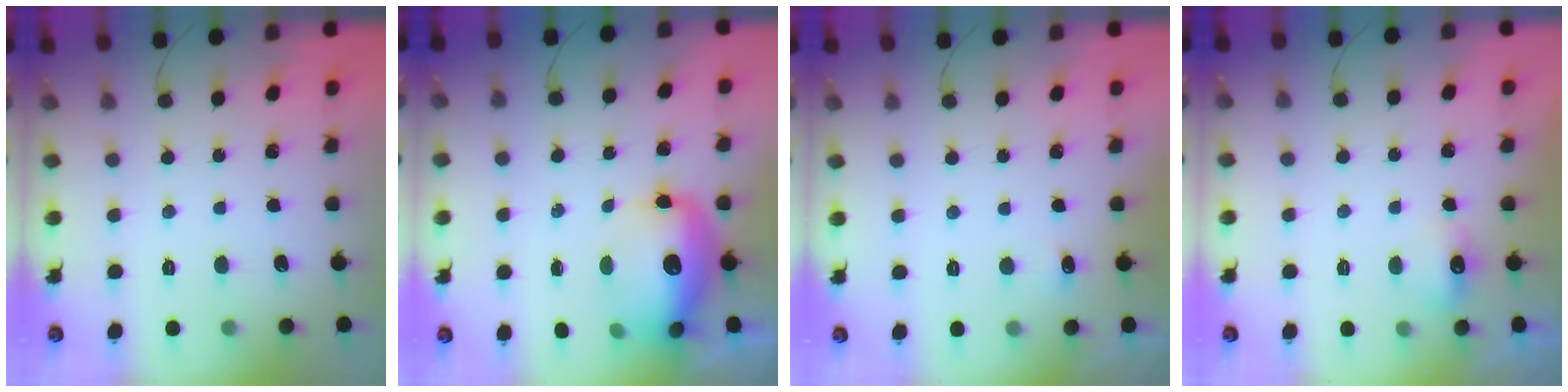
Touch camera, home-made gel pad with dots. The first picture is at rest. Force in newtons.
{"total": 15.5, "press": 15.1, "slide": 3.6}
{"total": 2.4, "press": 2.2, "slide": 1.1}
{"total": 4.7, "press": 4.4, "slide": 1.6}